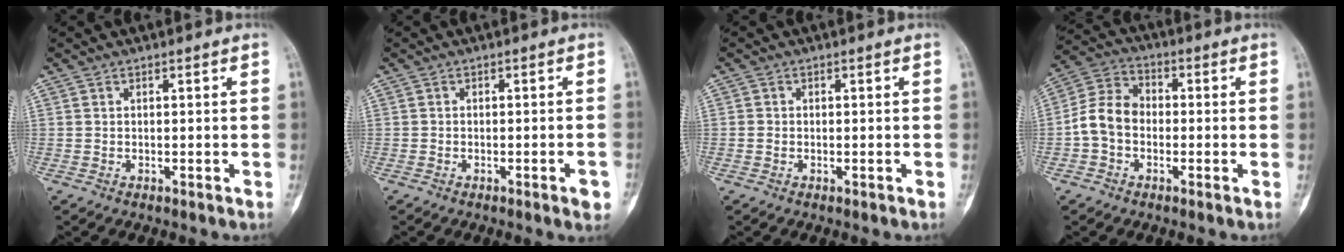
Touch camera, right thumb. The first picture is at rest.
{"total": 2.5, "force": [-1.3, 0.4, 2.1], "torque": [-0.024, 0.004, -0.017]}
{"total": 0.6, "force": [-0.2, 0.6, 0.1], "torque": [0.003, 0.004, -0.005]}
{"total": 8.4, "force": [-1.5, 6.5, 5.1], "torque": [-0.090, 0.033, -0.043]}